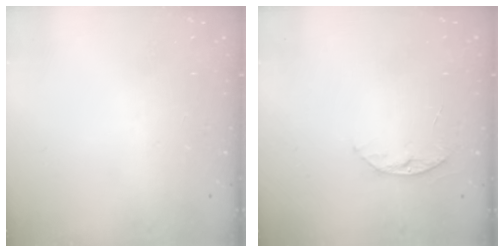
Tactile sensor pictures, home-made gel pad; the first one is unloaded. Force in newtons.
{"total": 6.4, "press": 6.3, "slide": 0.7}